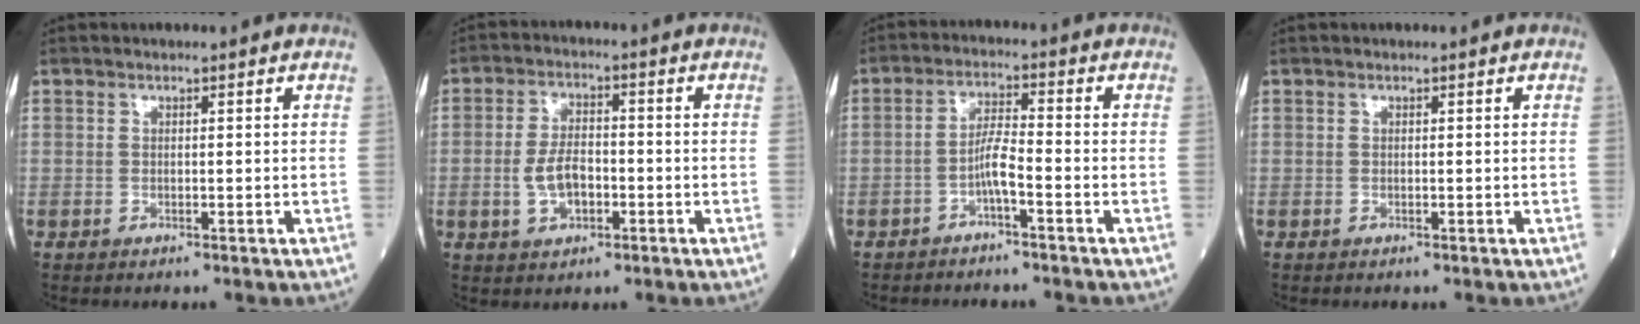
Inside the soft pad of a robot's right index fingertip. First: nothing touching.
{"total": 5.9, "force": [-1.6, 3.0, 4.8], "torque": [-0.098, 0.006, -0.028]}
{"total": 4.0, "force": [-2.1, 0.1, 3.4], "torque": [-0.064, 0.006, -0.043]}
{"total": 0.0}